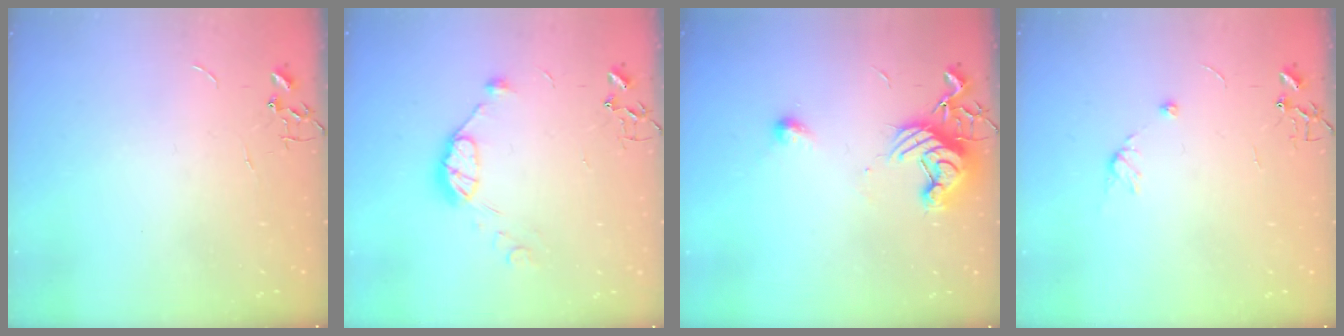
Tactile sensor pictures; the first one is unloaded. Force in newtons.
{"total": 9.0, "press": 9.0, "slide": 0.3}
{"total": 11.2, "press": 11.1, "slide": 1.4}
{"total": 6.2, "press": 6.2, "slide": 0.7}